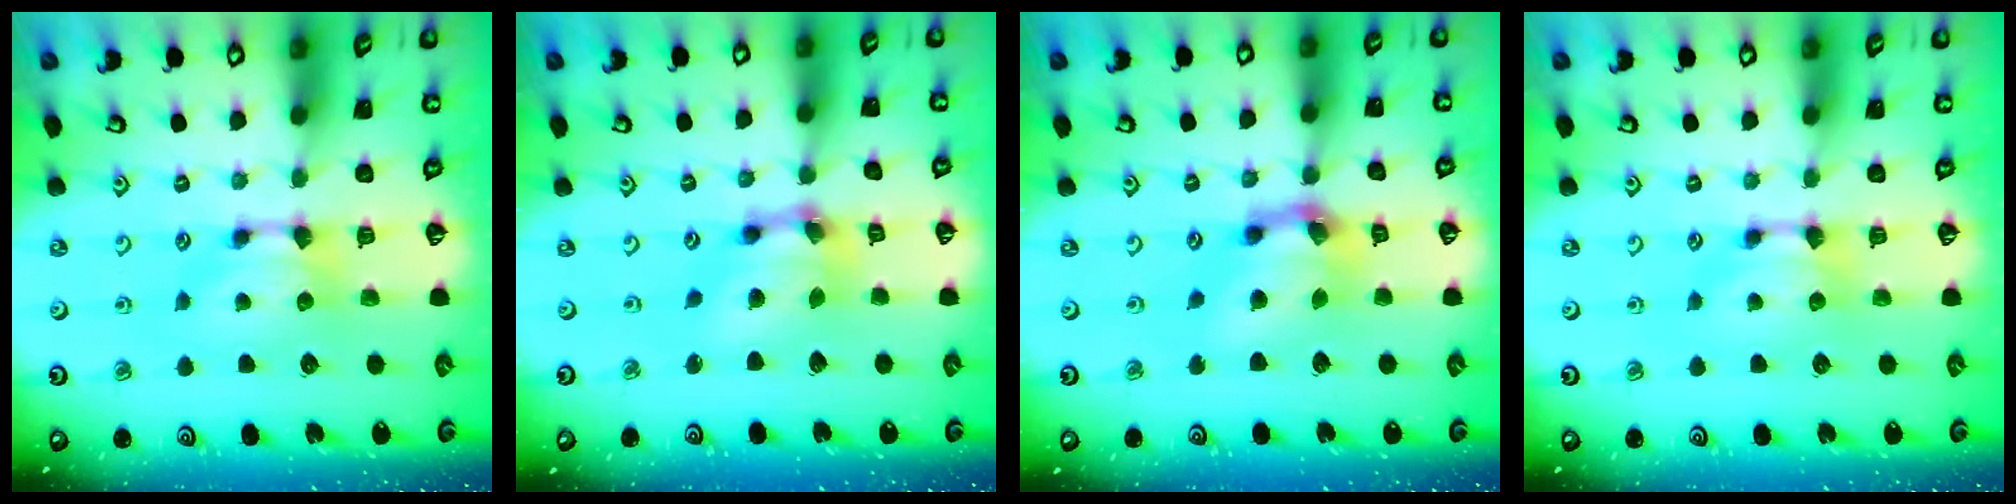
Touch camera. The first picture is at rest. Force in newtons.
{"total": 6.1, "press": 5.7, "slide": 2.1}
{"total": 5.9, "press": 5.5, "slide": 2.1}
{"total": 0.0}